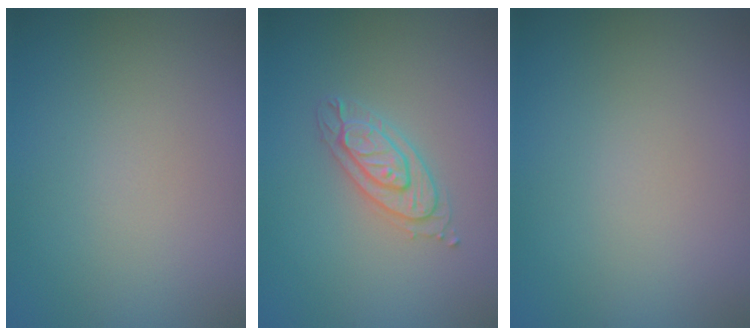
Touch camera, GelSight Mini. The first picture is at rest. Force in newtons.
{"total": 2.2, "press": 2.1, "slide": 0.4}
{"total": 0.0}